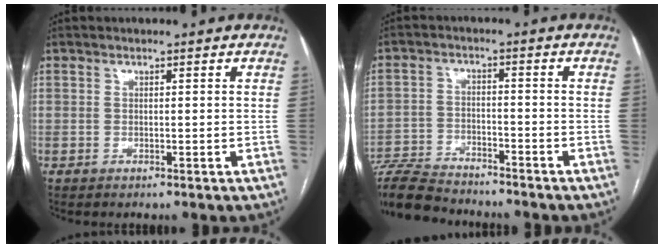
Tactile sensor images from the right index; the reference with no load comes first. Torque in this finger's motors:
{"motor_torque": [-0.75, -0.48, -0.34, -0.14]}